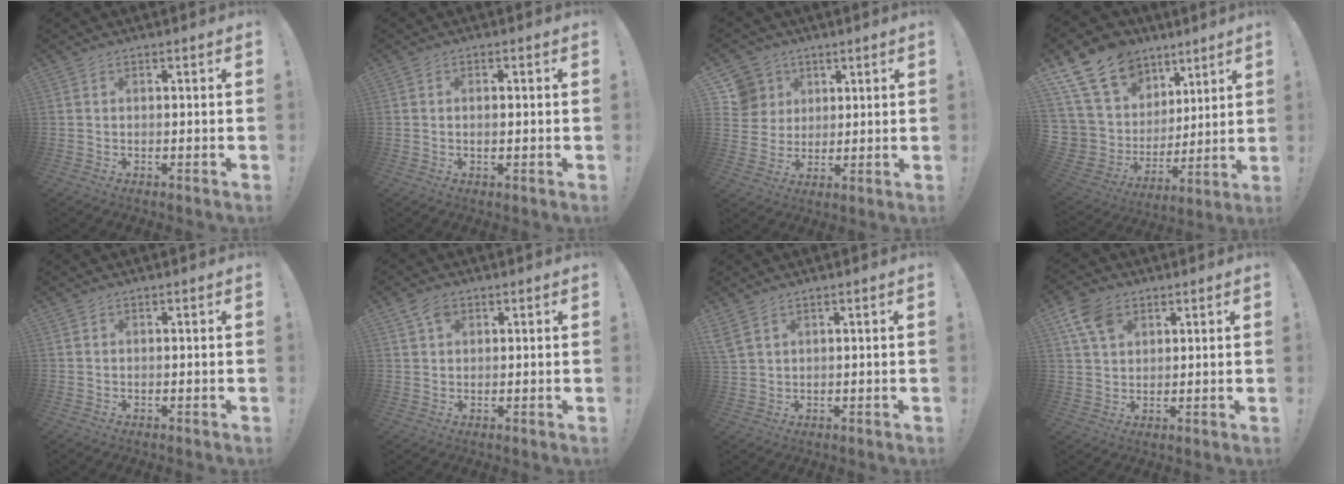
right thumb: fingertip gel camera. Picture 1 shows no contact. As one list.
[{"total": 1.4, "force": [-0.3, 0.6, 1.2], "torque": [-0.011, -0.003, -0.009]}, {"total": 9.0, "force": [3.4, 8.2, 1.5], "torque": [-0.026, -0.015, 0.075]}, {"total": 17.7, "force": [11.3, 11.8, 6.6], "torque": [-0.129, -0.076, 0.245]}, {"total": 0.0}, {"total": 4.2, "force": [2.2, 2.9, 2.2], "torque": [-0.025, -0.009, 0.039]}, {"total": 3.5, "force": [2.4, 1.6, 2.0], "torque": [-0.049, -0.003, 0.050]}, {"total": 9.3, "force": [4.7, 6.1, 5.2], "torque": [-0.103, -0.009, 0.092]}]